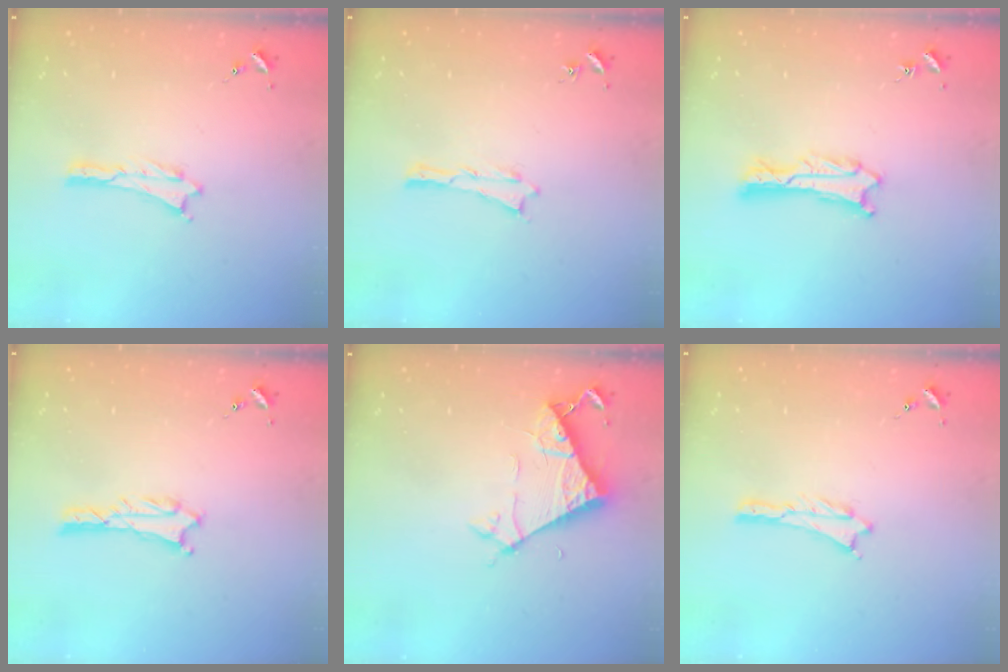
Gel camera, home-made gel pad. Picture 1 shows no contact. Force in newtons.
{"total": 0.0}
{"total": 1.1, "press": 1.1, "slide": 0.2}
{"total": 1.3, "press": 1.3, "slide": 0.3}
{"total": 6.9, "press": 6.9, "slide": 0.5}
{"total": 0.5, "press": 0.5, "slide": 0.2}